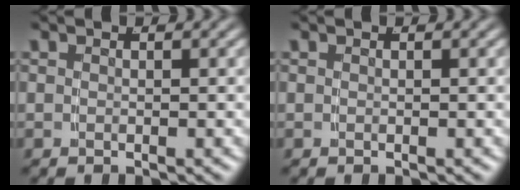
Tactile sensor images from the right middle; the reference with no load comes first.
{"total": 0.0}